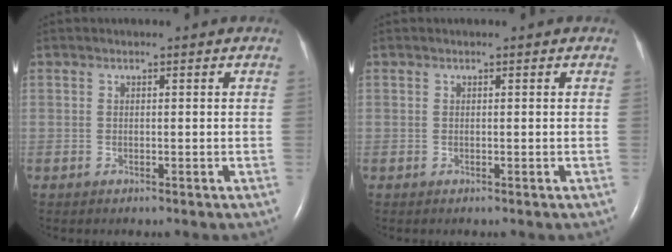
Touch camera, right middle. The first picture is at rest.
{"total": 0.0}